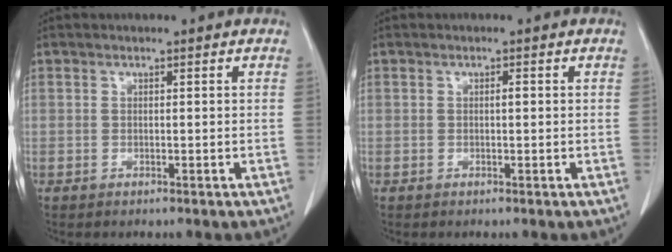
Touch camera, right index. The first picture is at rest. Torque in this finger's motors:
{"motor_torque": [0.26, 0.15, 0.01, 0.01]}